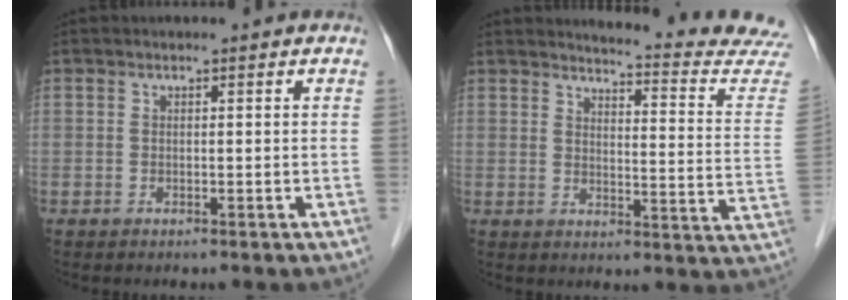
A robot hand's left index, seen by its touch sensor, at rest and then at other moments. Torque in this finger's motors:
{"motor_torque": [-0.64, -1.34, 0.10, 0.01]}